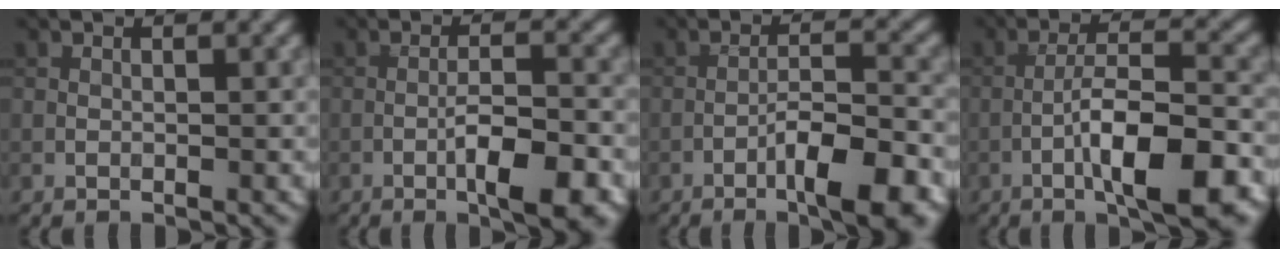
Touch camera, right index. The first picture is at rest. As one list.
[{"total": 5.7, "force": [-2.5, 1.3, 5.0], "torque": [-0.083, 0.005, -0.039]}, {"total": 6.8, "force": [-3.8, 1.2, 5.5], "torque": [-0.088, 0.011, -0.060]}, {"total": 8.9, "force": [-3.9, 2.2, 7.6], "torque": [-0.122, 0.015, -0.066]}]